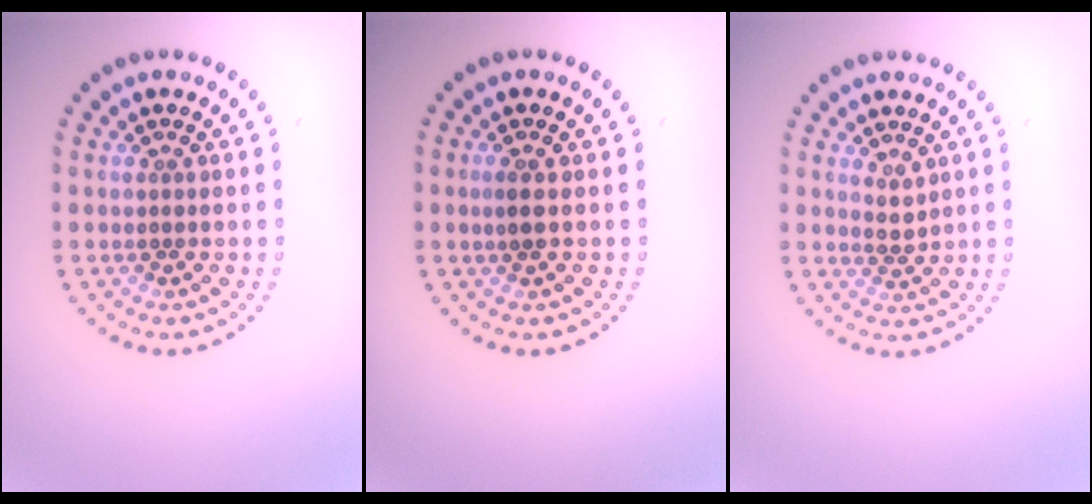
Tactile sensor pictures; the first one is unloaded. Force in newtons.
{"total": 1.1, "press": 0.9, "slide": 0.6}
{"total": 1.2, "press": 0.9, "slide": 0.7}